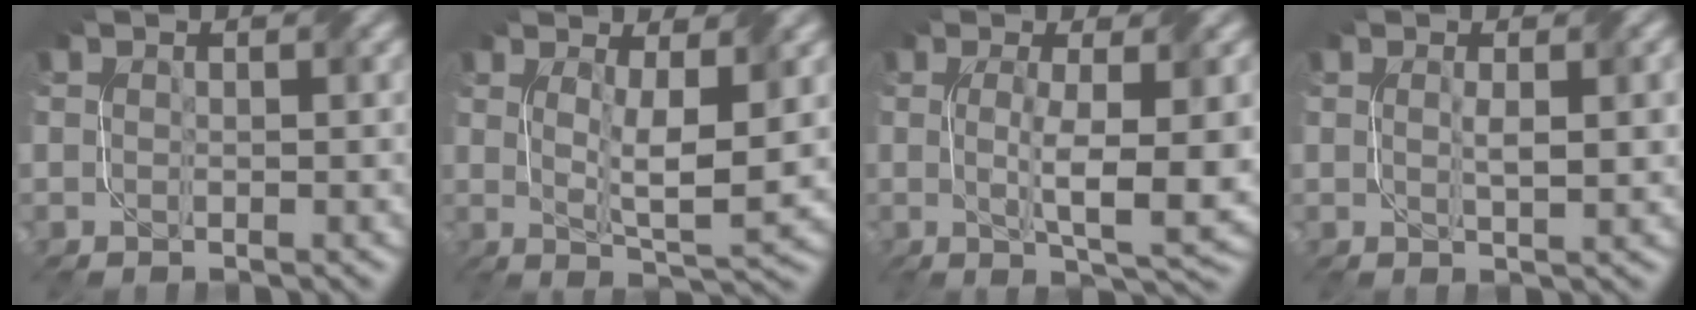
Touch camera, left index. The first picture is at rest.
{"total": 5.3, "force": [0.9, 1.1, 5.1], "torque": [-0.087, -0.011, 0.021]}
{"total": 6.2, "force": [-0.2, 1.1, 6.1], "torque": [-0.103, -0.009, 0.001]}
{"total": 2.4, "force": [0.3, 0.4, 2.4], "torque": [-0.041, 0.001, 0.007]}